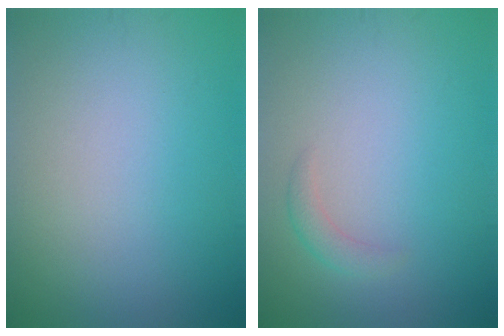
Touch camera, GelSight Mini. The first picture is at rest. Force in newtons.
{"total": 1.4, "press": 1.4, "slide": 0.0}